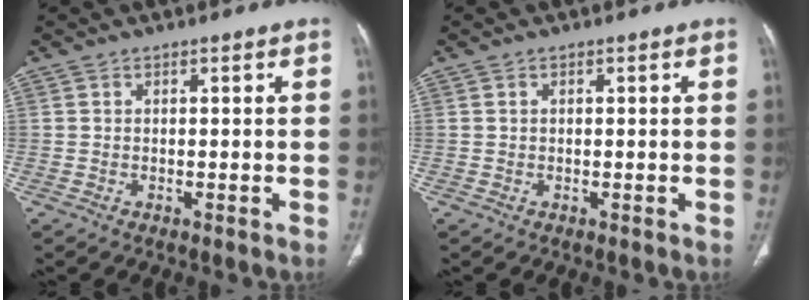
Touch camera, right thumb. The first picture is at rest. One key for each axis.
{"total": 0.0}